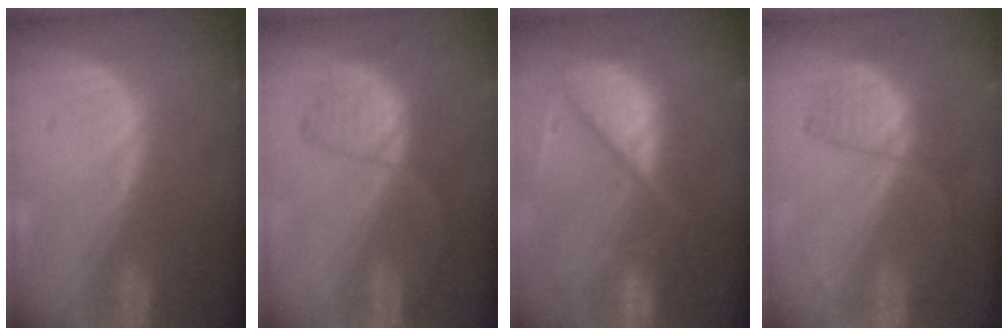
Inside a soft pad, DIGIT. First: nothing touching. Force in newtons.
{"total": 6.5, "press": 6.3, "slide": 1.7}
{"total": 11.7, "press": 9.7, "slide": 6.4}
{"total": 6.7, "press": 6.0, "slide": 3.1}